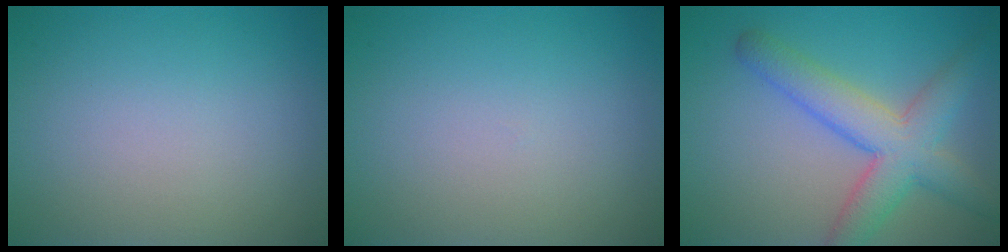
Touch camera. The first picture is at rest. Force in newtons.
{"total": 0.0}
{"total": 6.0, "press": 6.0, "slide": 0.2}